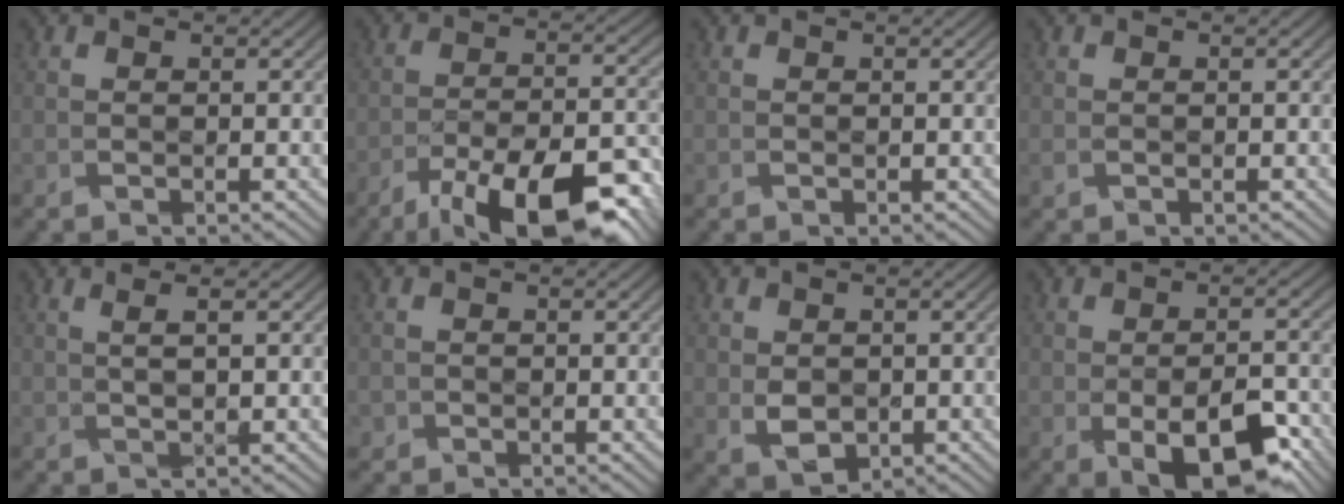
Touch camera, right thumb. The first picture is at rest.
{"total": 15.9, "force": [-11.0, 5.4, 10.1], "torque": [-0.183, -0.022, -0.157]}
{"total": 0.0}
{"total": 0.6, "force": [-0.3, 0.5, 0.1], "torque": [-0.012, 0.004, 0.000]}
{"total": 1.5, "force": [0.3, -1.0, 1.0], "torque": [-0.039, 0.000, 0.023]}
{"total": 0.9, "force": [-0.4, 0.8, -0.1], "torque": [-0.006, 0.005, -0.006]}
{"total": 3.6, "force": [-0.3, 2.7, 2.4], "torque": [-0.069, -0.006, 0.004]}
{"total": 10.7, "force": [-5.1, 5.2, 7.9], "torque": [-0.130, -0.018, -0.067]}